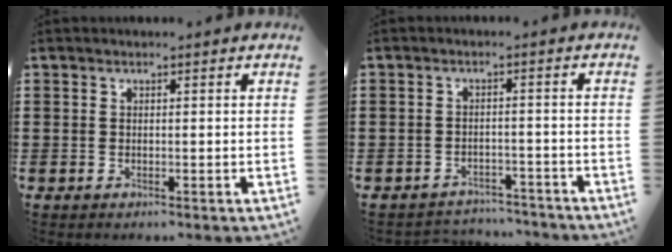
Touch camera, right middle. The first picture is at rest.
{"total": 2.9, "force": [-2.9, 0.4, -0.1], "torque": [-0.006, -0.001, -0.062]}